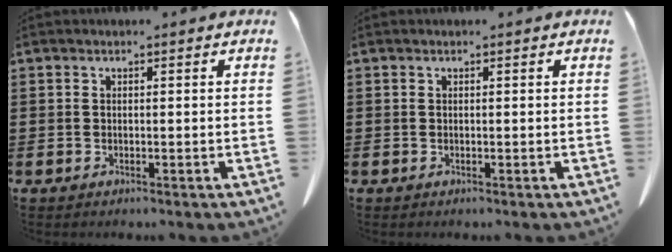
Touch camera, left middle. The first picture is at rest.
{"total": 0.0}